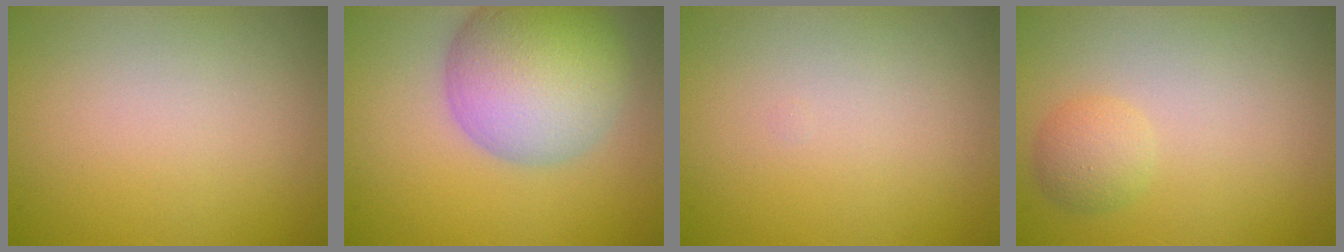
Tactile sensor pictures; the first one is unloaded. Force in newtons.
{"total": 9.2, "press": 9.1, "slide": 0.6}
{"total": 0.0}
{"total": 1.7, "press": 1.7, "slide": 0.1}